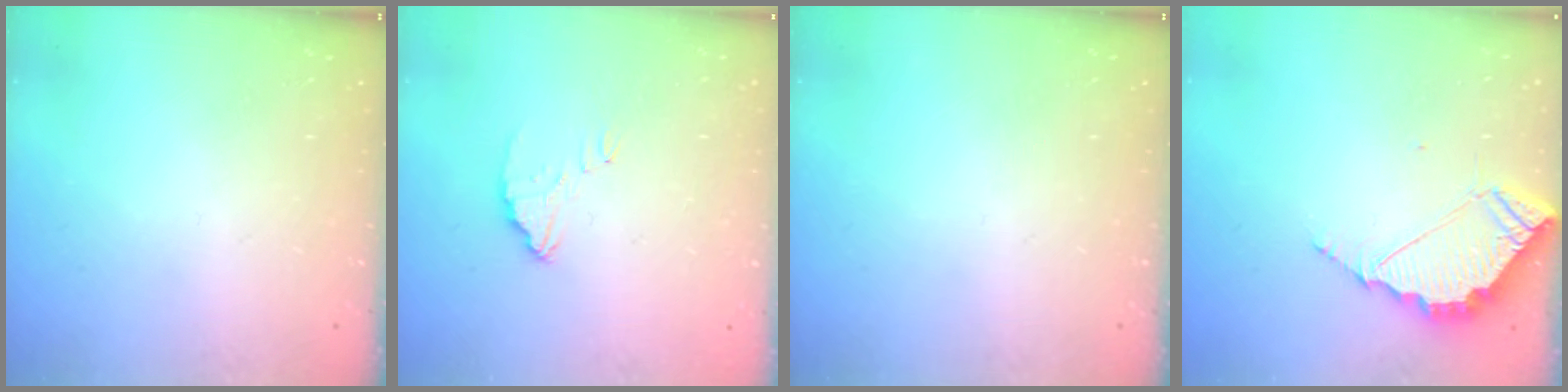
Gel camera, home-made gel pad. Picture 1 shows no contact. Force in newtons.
{"total": 3.2, "press": 3.2, "slide": 0.3}
{"total": 0.0}
{"total": 5.5, "press": 5.5, "slide": 0.2}